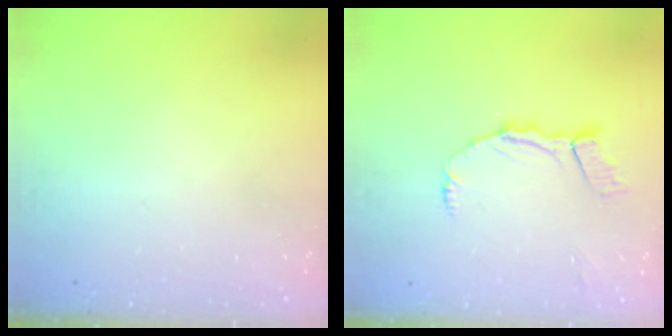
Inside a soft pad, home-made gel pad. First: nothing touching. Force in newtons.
{"total": 9.0, "press": 8.9, "slide": 1.1}